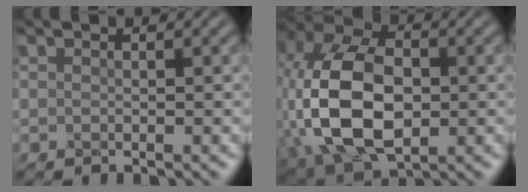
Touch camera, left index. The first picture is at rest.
{"total": 13.6, "force": [-2.1, 8.5, 10.4], "torque": [-0.237, -0.002, -0.050]}